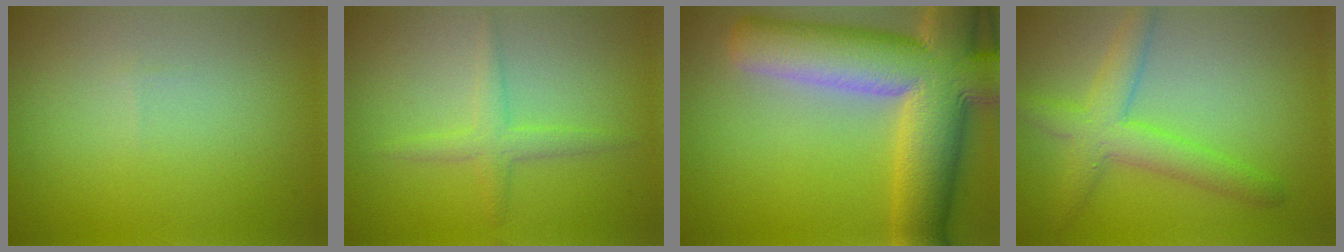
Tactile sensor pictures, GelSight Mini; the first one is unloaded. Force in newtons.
{"total": 2.0, "press": 2.0, "slide": 0.1}
{"total": 14.2, "press": 14.2, "slide": 1.0}
{"total": 4.3, "press": 4.3, "slide": 0.1}